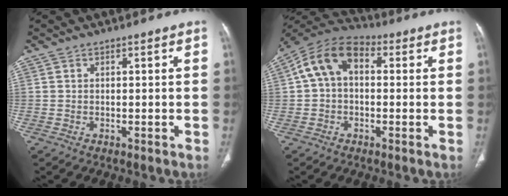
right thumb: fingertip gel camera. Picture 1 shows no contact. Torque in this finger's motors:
{"motor_torque": [0.23, 0.23, 0.48, 0.04, 0.16]}